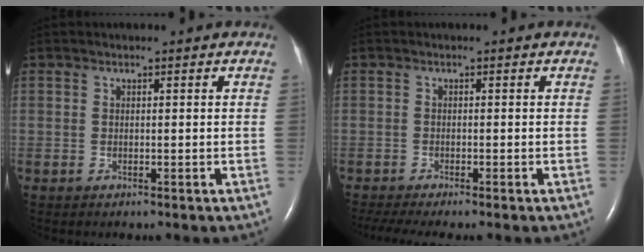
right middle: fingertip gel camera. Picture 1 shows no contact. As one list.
[{"total": 4.4, "force": [-3.6, -0.2, 2.5], "torque": [-0.044, -0.008, -0.061]}]